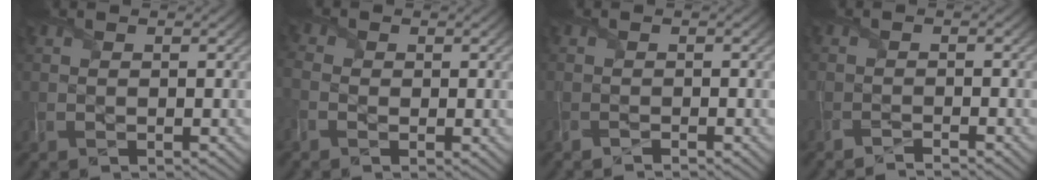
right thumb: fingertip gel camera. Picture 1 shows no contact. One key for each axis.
{"total": 2.3, "fx": -1.0, "fy": 1.9, "fz": 1.0, "tx": -0.034, "ty": -0.004, "tz": -0.027}
{"total": 1.5, "fx": -1.4, "fy": -0.1, "fz": -0.3, "tx": 0.005, "ty": -0.007, "tz": -0.031}
{"total": 2.1, "fx": -2.1, "fy": -0.4, "fz": -0.3, "tx": 0.014, "ty": -0.008, "tz": -0.046}